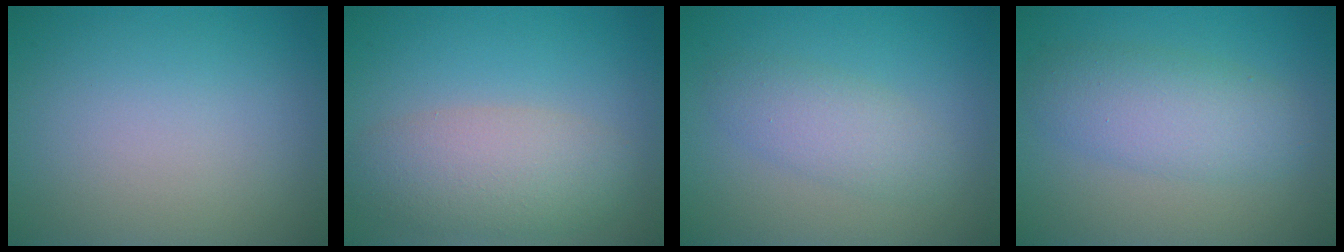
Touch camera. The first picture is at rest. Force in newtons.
{"total": 5.0, "press": 5.0, "slide": 0.3}
{"total": 2.6, "press": 2.6, "slide": 0.0}
{"total": 4.3, "press": 4.3, "slide": 0.1}